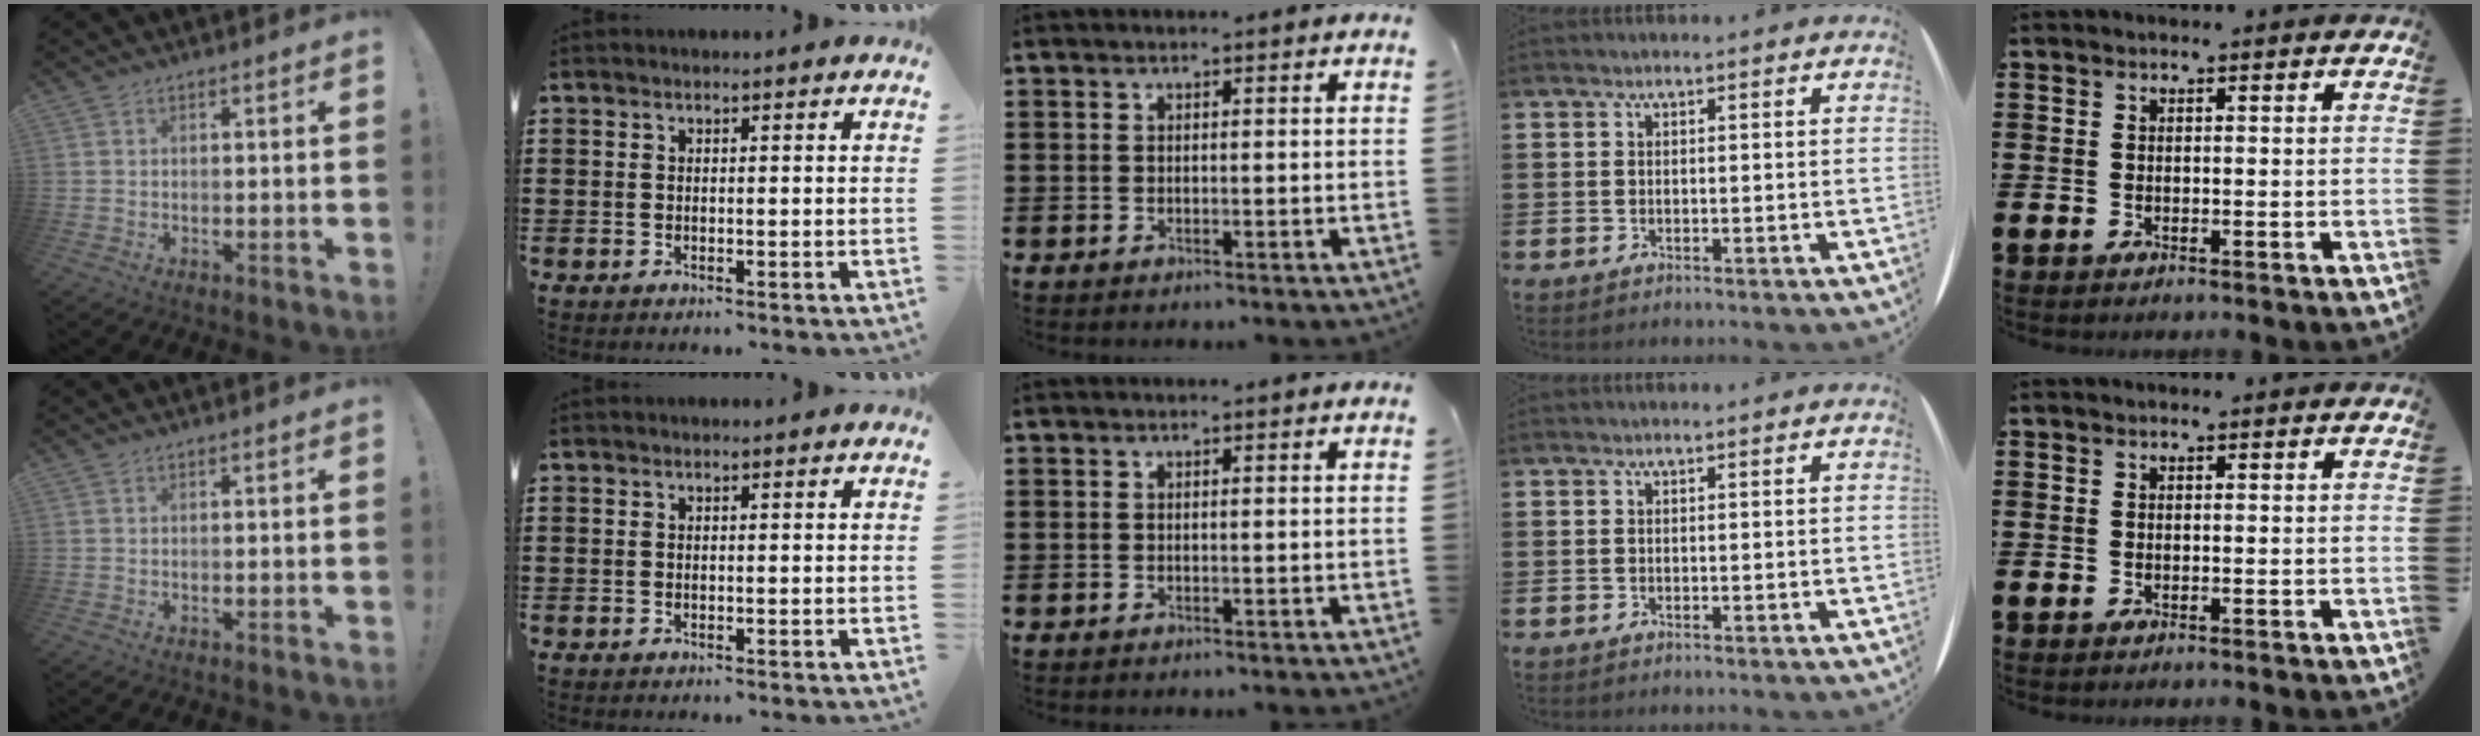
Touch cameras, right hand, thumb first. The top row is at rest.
{}